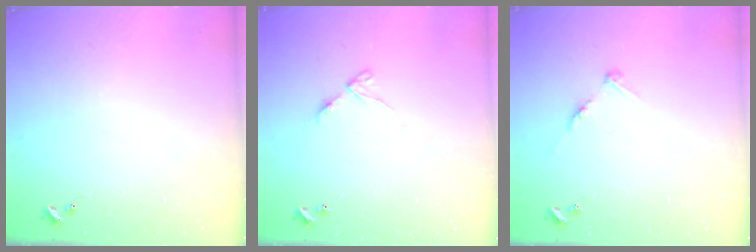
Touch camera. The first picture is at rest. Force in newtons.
{"total": 6.4, "press": 6.4, "slide": 0.5}
{"total": 5.8, "press": 5.8, "slide": 0.6}